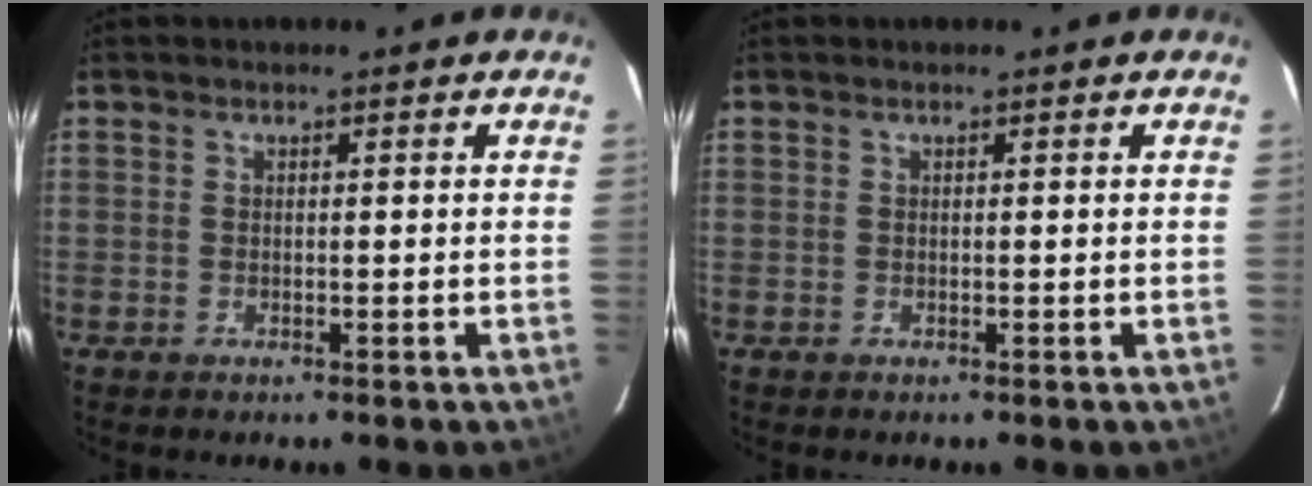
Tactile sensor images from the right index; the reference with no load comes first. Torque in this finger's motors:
{"motor_torque": [0.00, 0.00, 0.00, 0.00]}